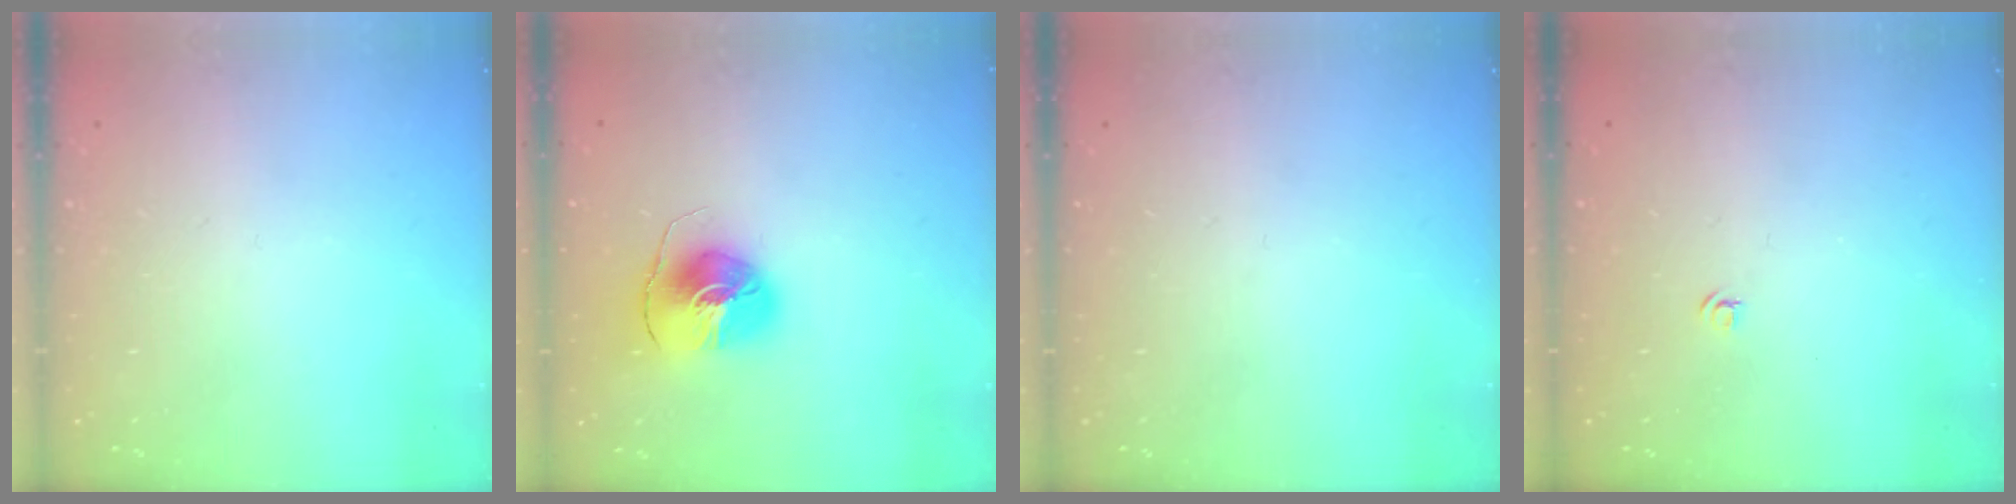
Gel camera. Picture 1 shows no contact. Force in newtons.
{"total": 8.3, "press": 8.2, "slide": 0.9}
{"total": 0.0}
{"total": 3.2, "press": 3.2, "slide": 0.4}